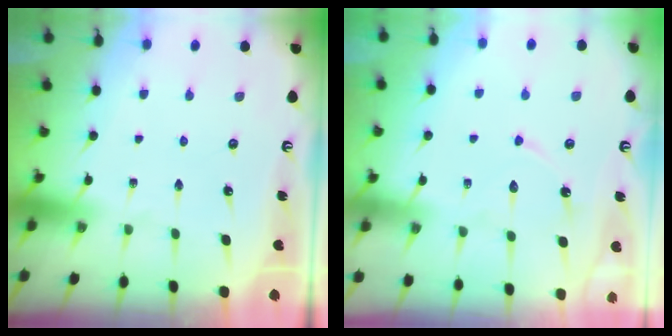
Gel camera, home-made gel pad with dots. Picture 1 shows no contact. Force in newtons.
{"total": 7.0, "press": 7.0, "slide": 0.5}